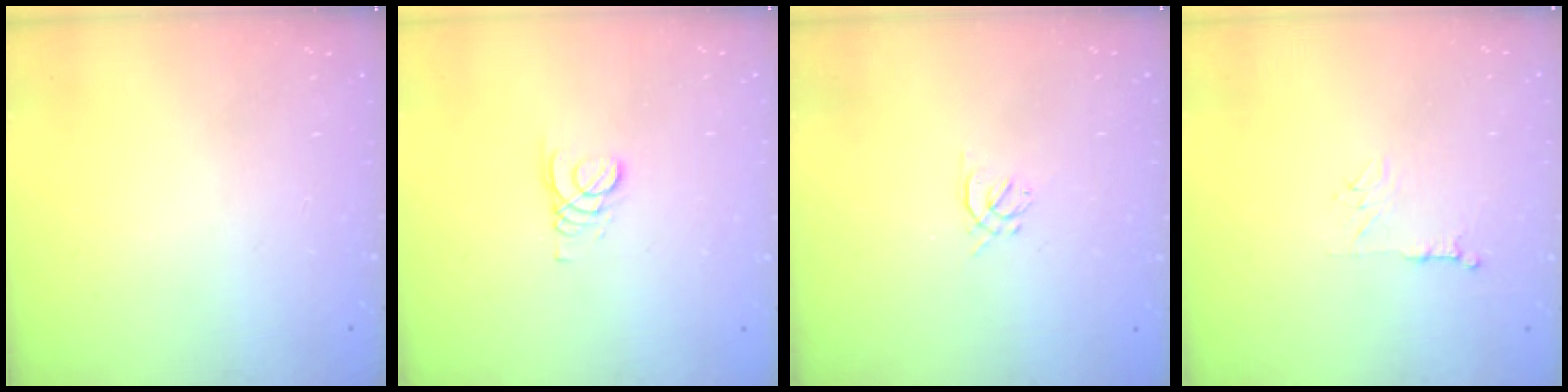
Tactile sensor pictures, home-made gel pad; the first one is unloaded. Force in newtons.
{"total": 2.1, "press": 2.1, "slide": 0.1}
{"total": 1.6, "press": 1.5, "slide": 0.6}
{"total": 5.2, "press": 5.2, "slide": 0.4}